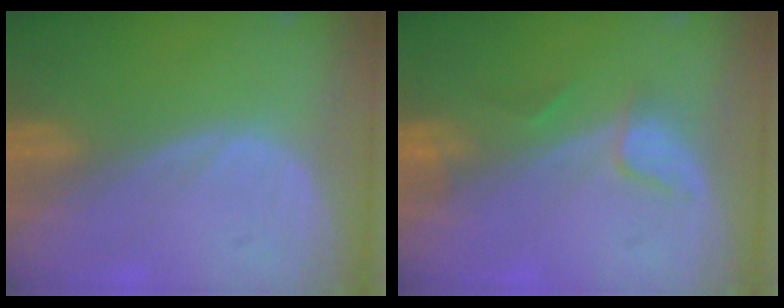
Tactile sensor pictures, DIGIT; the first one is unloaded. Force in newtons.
{"total": 2.8, "press": 2.7, "slide": 0.4}